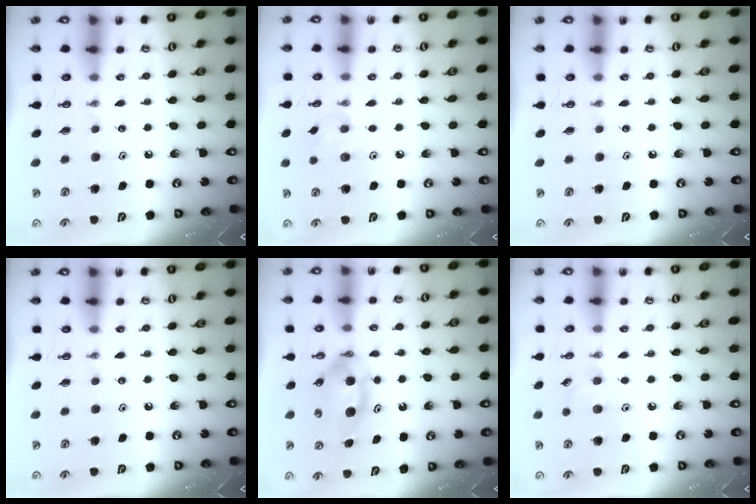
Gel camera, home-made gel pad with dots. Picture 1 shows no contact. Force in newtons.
{"total": 7.0, "press": 6.8, "slide": 1.4}
{"total": 0.0}
{"total": 0.0}
{"total": 5.8, "press": 5.6, "slide": 1.4}
{"total": 5.2, "press": 5.0, "slide": 1.5}